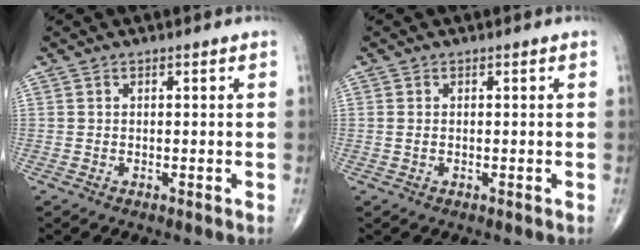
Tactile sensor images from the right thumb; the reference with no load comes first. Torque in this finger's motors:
{"motor_torque": [-0.08, 0.08, 0.21, 0.28, -0.02]}